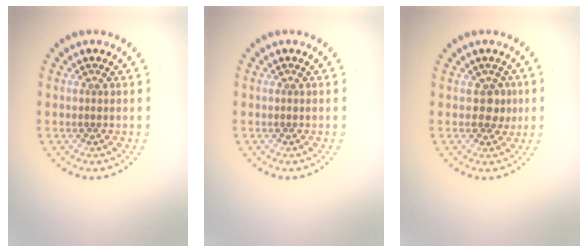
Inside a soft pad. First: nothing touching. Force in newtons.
{"total": 0.0}
{"total": 1.6, "press": 1.4, "slide": 0.7}